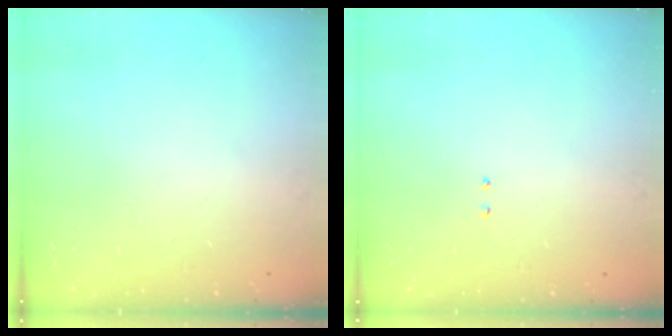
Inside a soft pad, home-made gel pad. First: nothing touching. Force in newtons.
{"total": 2.0, "press": 2.0, "slide": 0.4}